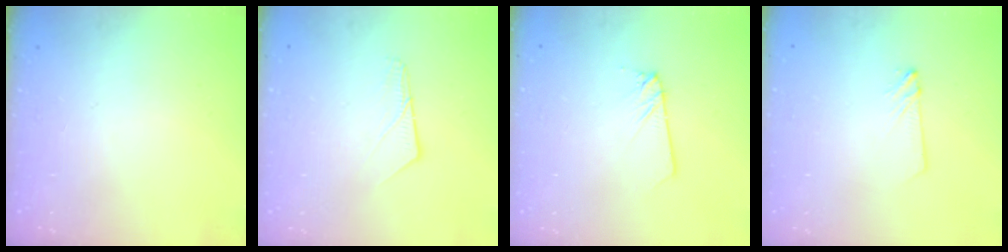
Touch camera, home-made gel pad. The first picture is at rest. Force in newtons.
{"total": 5.7, "press": 5.7, "slide": 0.5}
{"total": 2.3, "press": 2.3, "slide": 0.1}
{"total": 2.8, "press": 2.8, "slide": 0.3}